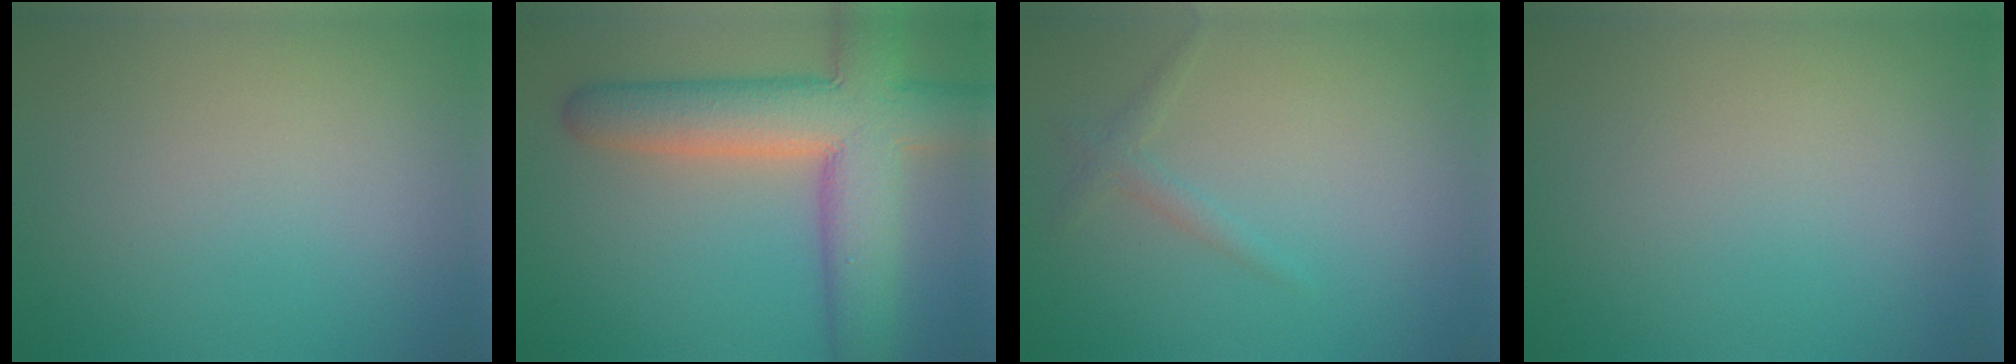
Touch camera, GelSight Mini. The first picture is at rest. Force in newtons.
{"total": 10.2, "press": 10.2, "slide": 0.8}
{"total": 1.2, "press": 1.2, "slide": 0.1}
{"total": 0.0}